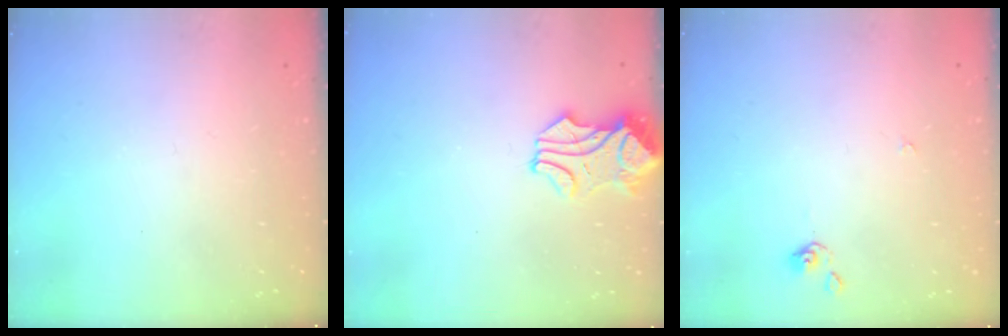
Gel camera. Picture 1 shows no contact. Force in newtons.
{"total": 1.0, "press": 0.8, "slide": 0.6}
{"total": 1.1, "press": 1.0, "slide": 0.4}